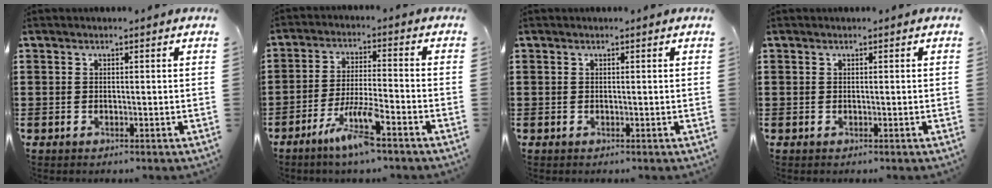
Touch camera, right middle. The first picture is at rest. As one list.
[{"total": 7.6, "force": [-5.1, 0.8, 5.6], "torque": [-0.115, -0.009, -0.095]}, {"total": 0.0}, {"total": 0.0}]